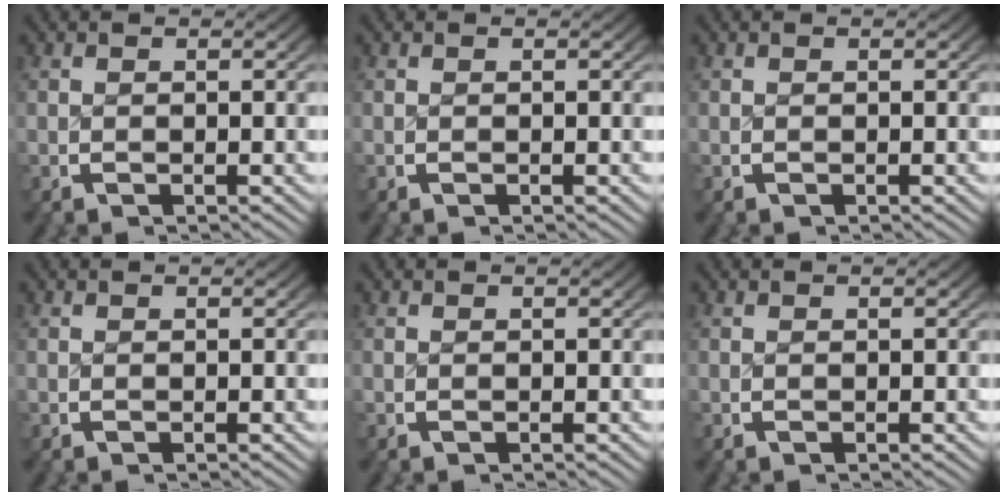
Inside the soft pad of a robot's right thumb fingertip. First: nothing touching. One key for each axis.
{"total": 0.0}
{"total": 0.0}
{"total": 0.0}
{"total": 0.0}
{"total": 0.0}